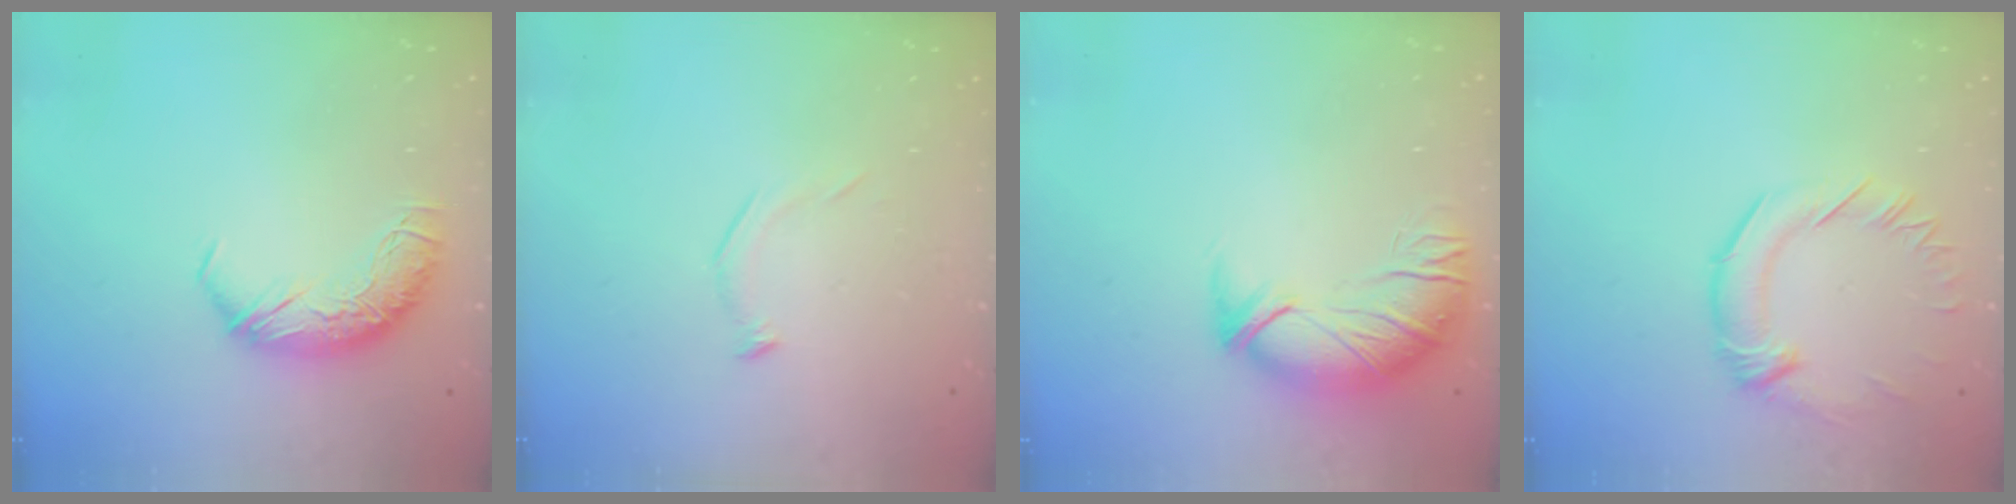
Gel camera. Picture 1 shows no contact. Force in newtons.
{"total": 7.6, "press": 7.6, "slide": 0.7}
{"total": 2.9, "press": 1.4, "slide": 2.5}
{"total": 1.1, "press": 0.3, "slide": 1.0}